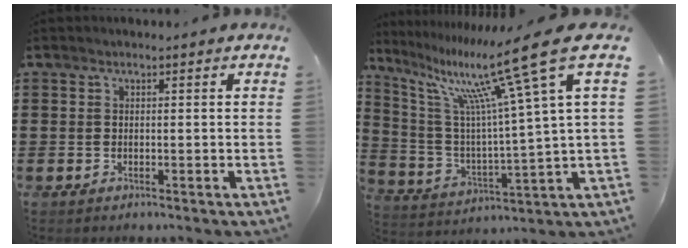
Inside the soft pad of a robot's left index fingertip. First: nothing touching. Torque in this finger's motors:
{"motor_torque": [2.14, 0.00, 0.41, 0.21]}